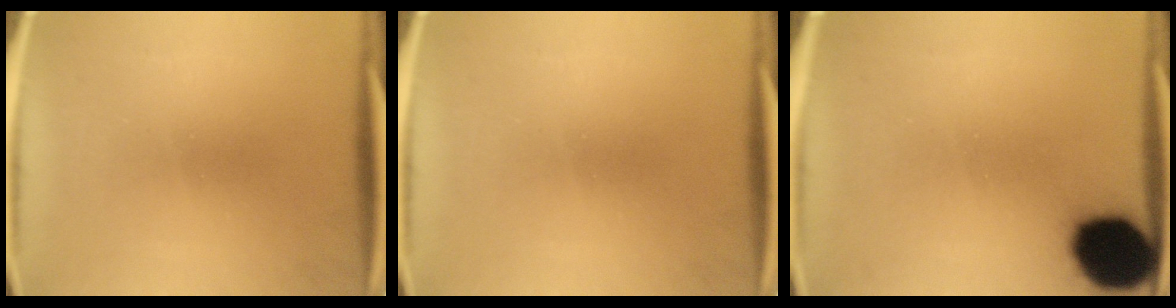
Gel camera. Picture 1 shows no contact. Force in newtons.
{"total": 0.0}
{"total": 16.8}